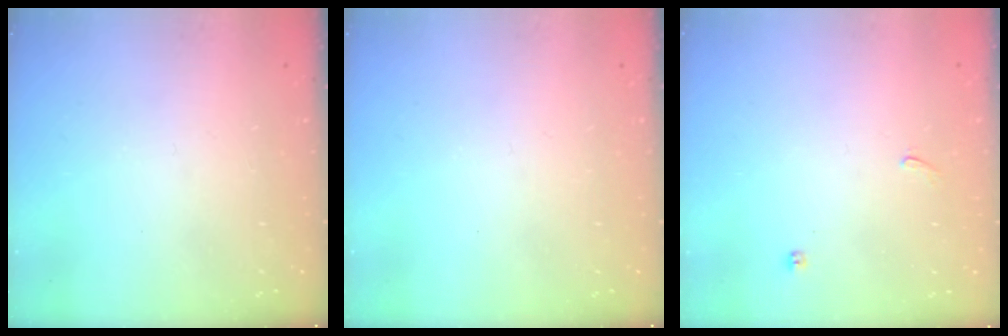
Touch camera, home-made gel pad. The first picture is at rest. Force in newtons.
{"total": 0.0}
{"total": 1.9, "press": 1.6, "slide": 1.0}